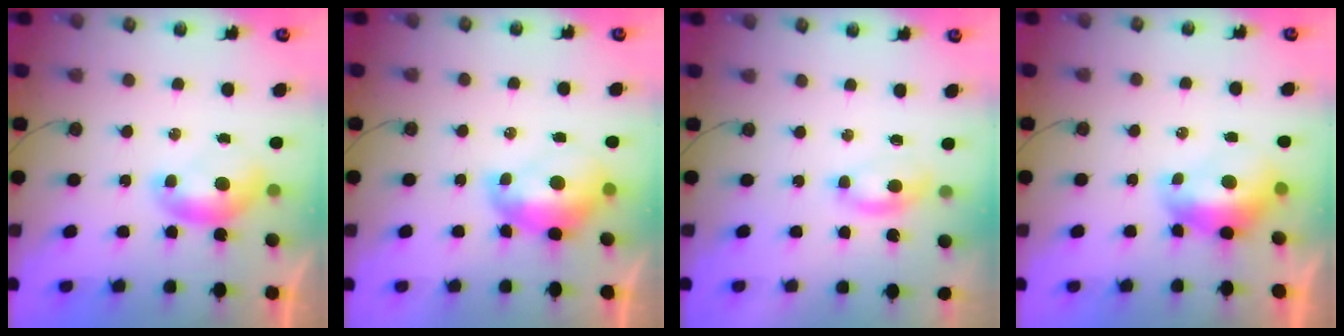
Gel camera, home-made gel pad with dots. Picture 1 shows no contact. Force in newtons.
{"total": 2.5, "press": 2.4, "slide": 0.8}
{"total": 0.8, "press": 0.6, "slide": 0.4}
{"total": 2.4, "press": 2.3, "slide": 0.8}